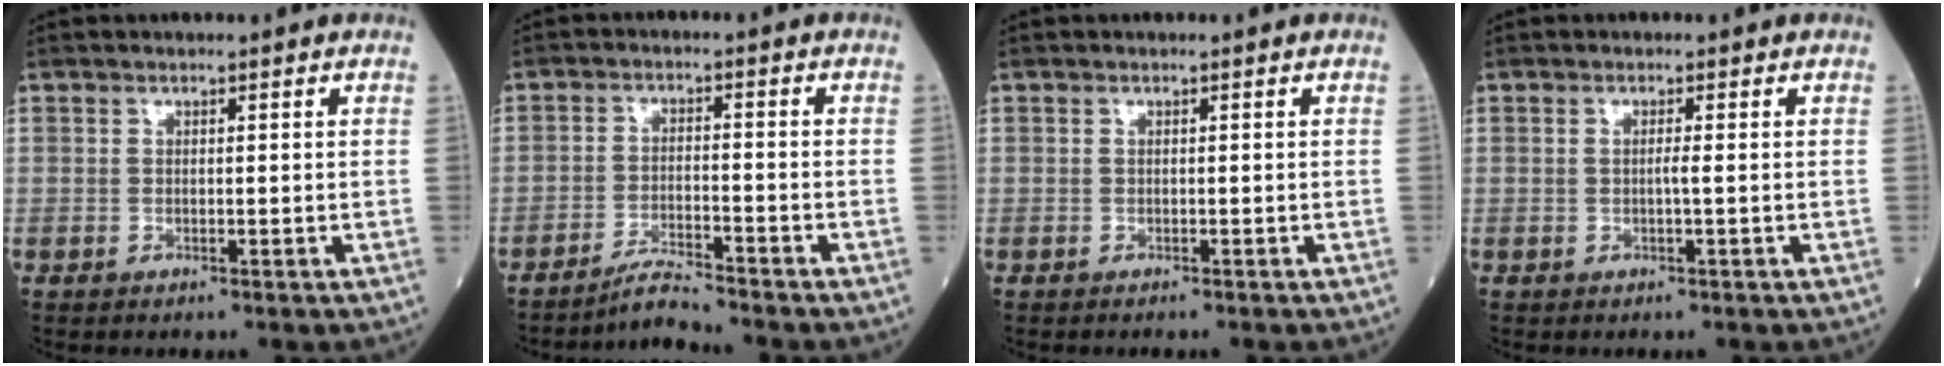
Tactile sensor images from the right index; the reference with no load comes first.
{"total": 4.3, "force": [-4.1, -1.0, 1.1], "torque": [-0.024, -0.019, -0.075]}
{"total": 0.6, "force": [-0.5, 0.0, 0.2], "torque": [-0.005, -0.003, -0.010]}
{"total": 0.9, "force": [-0.1, -0.3, 0.8], "torque": [-0.018, -0.002, -0.004]}